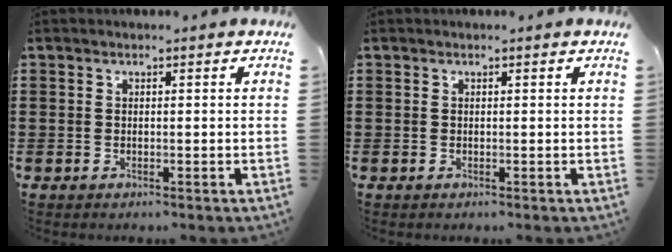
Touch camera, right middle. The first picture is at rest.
{"total": 0.0}